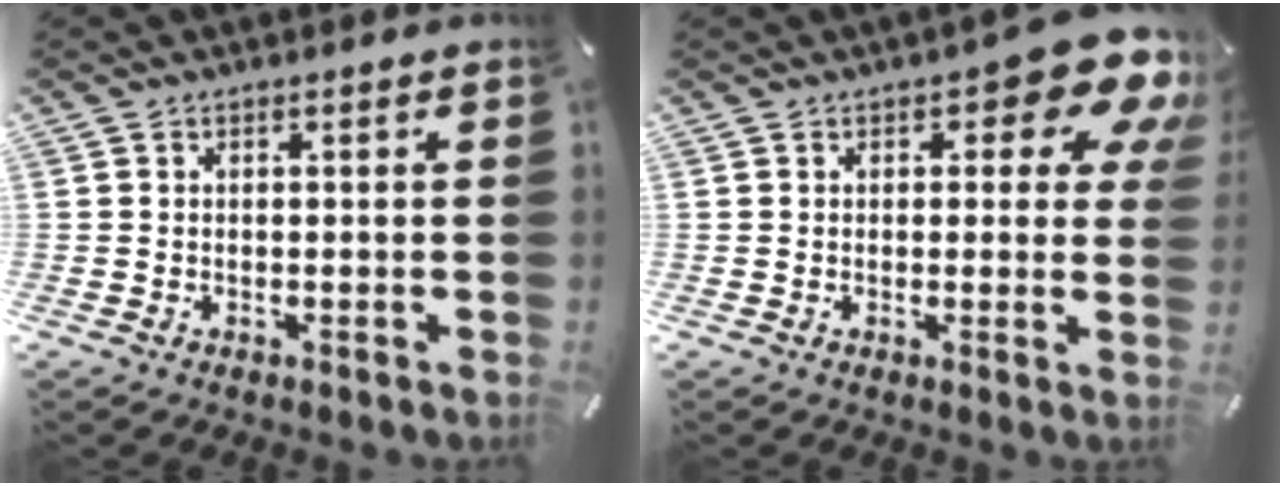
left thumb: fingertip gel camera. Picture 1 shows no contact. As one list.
[{"total": 10.8, "force": [5.7, 4.4, 8.0], "torque": [-0.091, -0.036, 0.093]}]